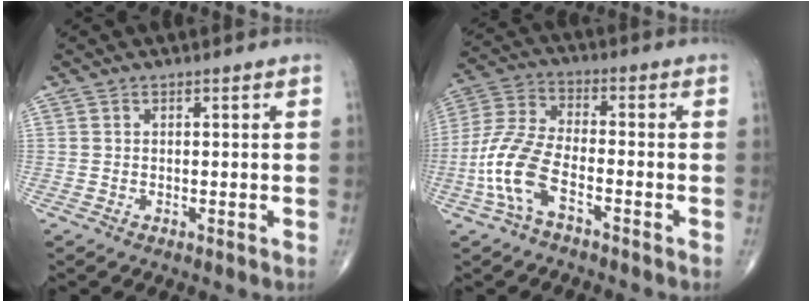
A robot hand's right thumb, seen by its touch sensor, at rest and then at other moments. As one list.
[{"total": 10.8, "force": [-4.5, 4.7, 8.6], "torque": [-0.198, 0.031, -0.094]}]